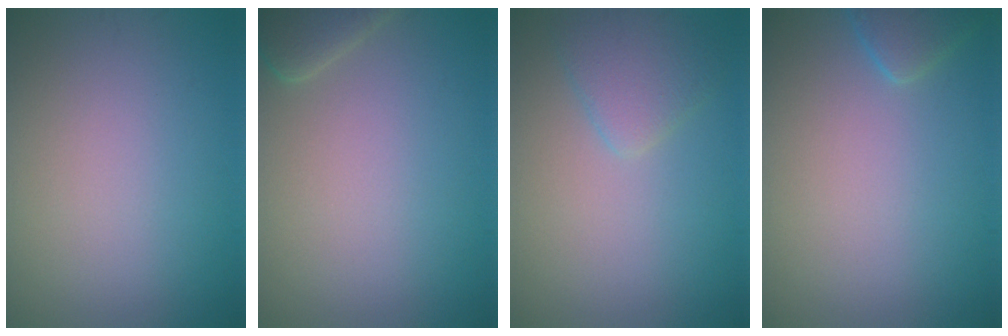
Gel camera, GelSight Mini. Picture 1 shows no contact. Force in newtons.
{"total": 2.3, "press": 2.3, "slide": 0.3}
{"total": 2.5, "press": 2.5, "slide": 0.2}
{"total": 1.9, "press": 1.9, "slide": 0.2}